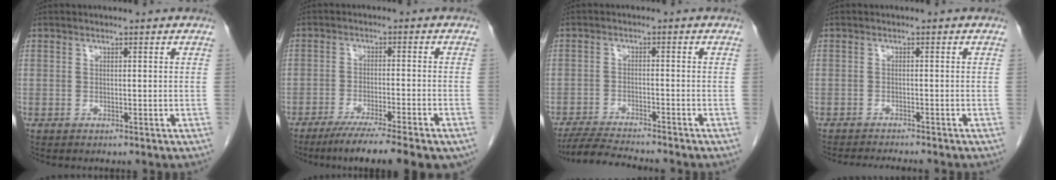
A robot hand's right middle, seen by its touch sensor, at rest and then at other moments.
{"total": 12.5, "force": [-9.6, 0.8, 7.9], "torque": [-0.106, -0.025, -0.143]}
{"total": 7.3, "force": [-6.8, -0.1, 2.7], "torque": [-0.045, -0.019, -0.115]}
{"total": 5.6, "force": [-5.2, 0.1, 2.0], "torque": [-0.022, -0.012, -0.077]}